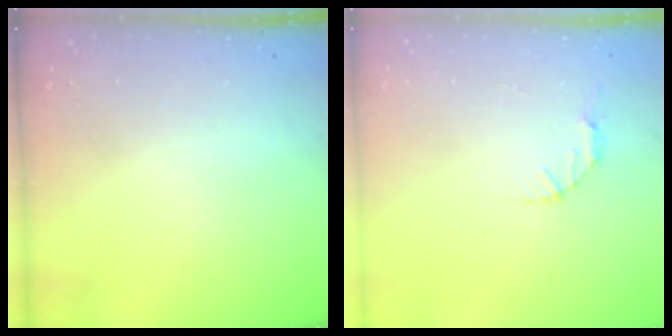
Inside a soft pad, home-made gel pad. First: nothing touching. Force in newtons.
{"total": 2.8, "press": 2.8, "slide": 0.4}